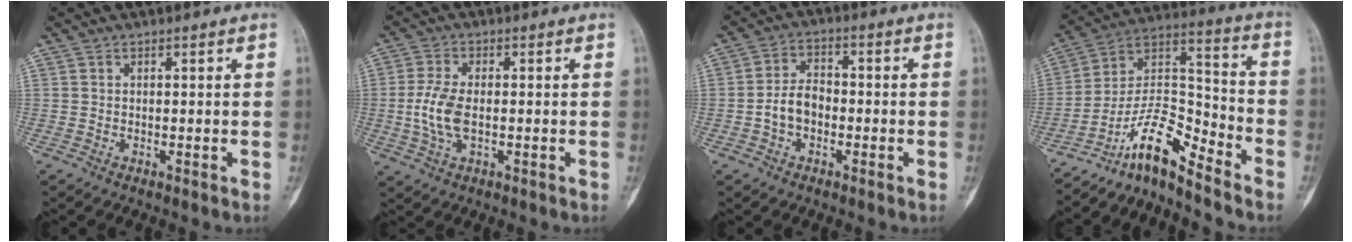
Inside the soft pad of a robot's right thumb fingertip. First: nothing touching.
{"total": 7.1, "force": [-0.7, 3.6, 6.1], "torque": [-0.143, 0.001, -0.015]}
{"total": 6.0, "force": [-1.5, 4.2, 4.0], "torque": [-0.066, 0.026, -0.035]}
{"total": 11.5, "force": [-9.5, 2.5, 6.0], "torque": [-0.110, 0.110, -0.179]}